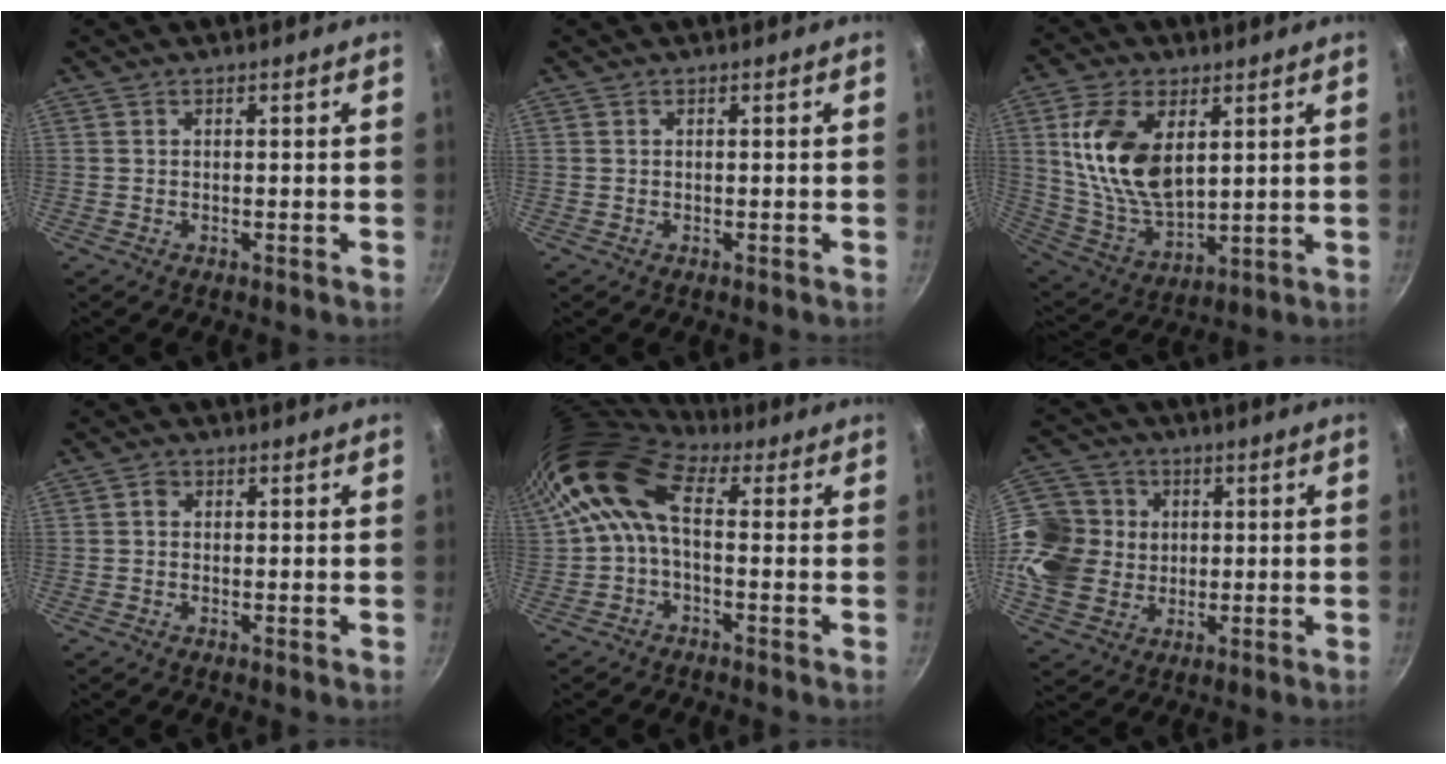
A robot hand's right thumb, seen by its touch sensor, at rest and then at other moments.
{"total": 0.0}
{"total": 16.3, "force": [4.5, 9.2, 12.6], "torque": [-0.229, -0.026, 0.099]}
{"total": 1.5, "force": [0.1, 1.2, 0.8], "torque": [-0.011, 0.003, -0.004]}
{"total": 10.9, "force": [2.4, 5.9, 8.9], "torque": [-0.161, 0.019, 0.028]}
{"total": 17.5, "force": [2.2, 15.3, 8.1], "torque": [-0.166, 0.016, 0.042]}